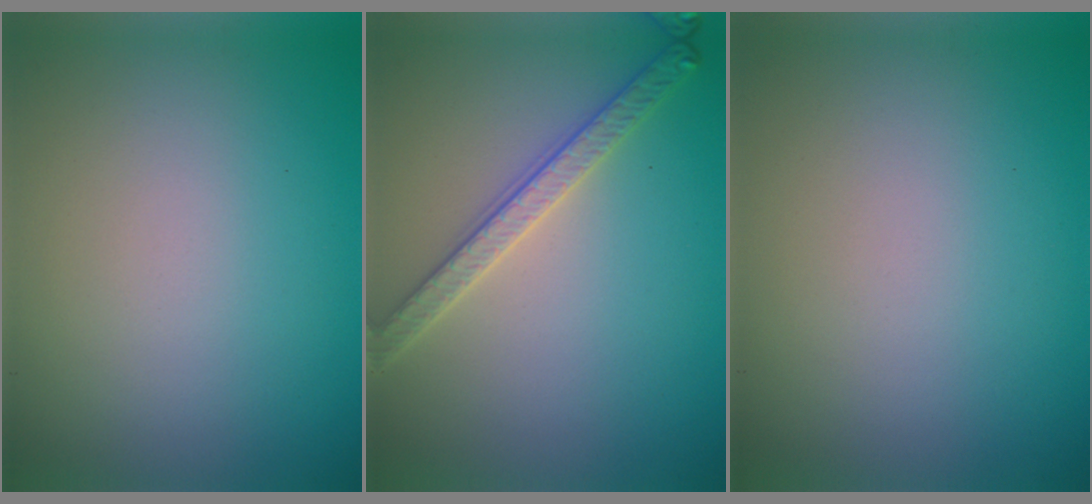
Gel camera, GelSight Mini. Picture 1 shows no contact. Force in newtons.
{"total": 3.0, "press": 2.9, "slide": 0.7}
{"total": 0.0}